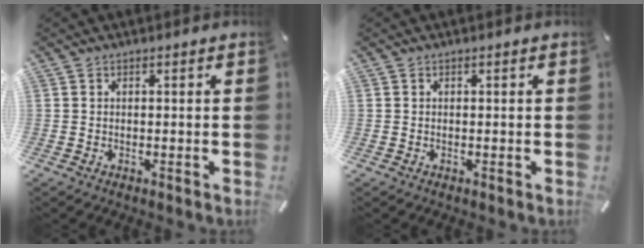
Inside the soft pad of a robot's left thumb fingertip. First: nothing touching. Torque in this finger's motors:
{"motor_torque": [0.03, 0.11, 0.01, -0.01, 0.00]}